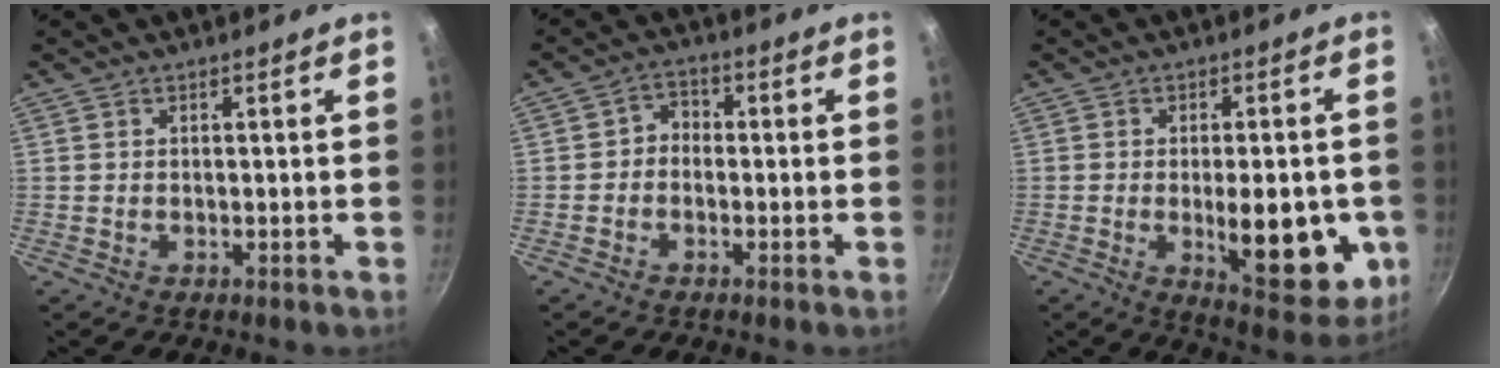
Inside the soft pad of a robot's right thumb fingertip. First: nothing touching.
{"total": 3.2, "force": [-0.8, 2.6, 1.6], "torque": [-0.011, 0.018, -0.026]}
{"total": 16.3, "force": [-3.0, 6.9, 14.5], "torque": [-0.156, -0.011, -0.029]}